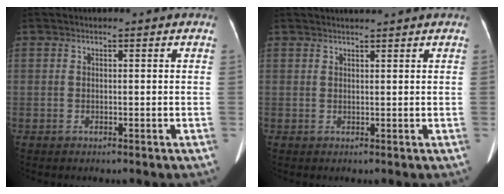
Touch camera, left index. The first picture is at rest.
{"total": 2.2, "force": [2.0, -0.3, 0.7], "torque": [-0.007, 0.017, 0.035]}